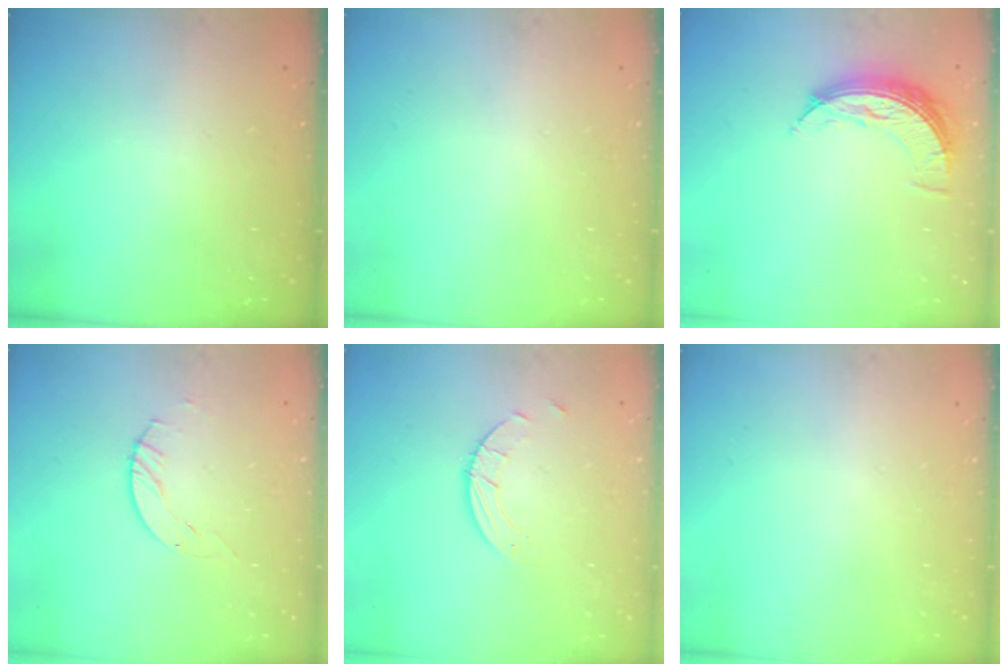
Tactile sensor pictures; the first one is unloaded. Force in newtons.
{"total": 0.0}
{"total": 7.8, "press": 7.8, "slide": 0.3}
{"total": 2.9, "press": 2.9, "slide": 0.4}
{"total": 2.5, "press": 2.5, "slide": 0.2}
{"total": 0.0}